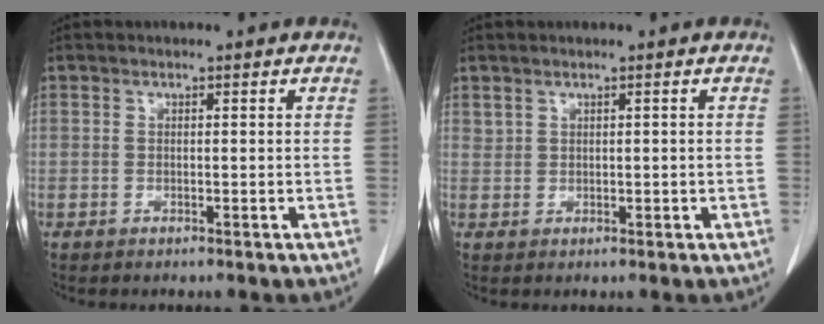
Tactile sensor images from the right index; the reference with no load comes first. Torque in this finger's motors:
{"motor_torque": [-0.08, 0.16, 0.00, 0.00]}